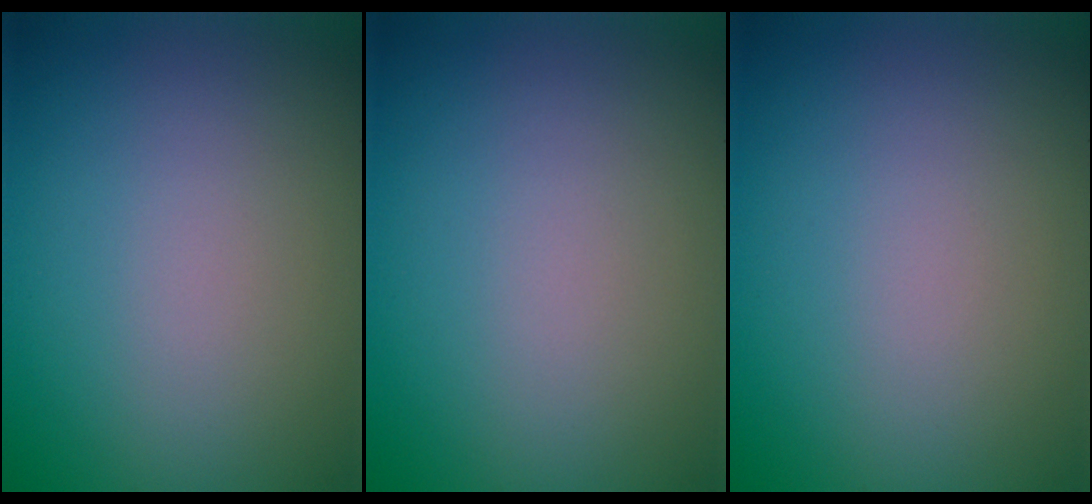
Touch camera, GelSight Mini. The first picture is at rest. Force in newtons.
{"total": 0.0}
{"total": 0.0}